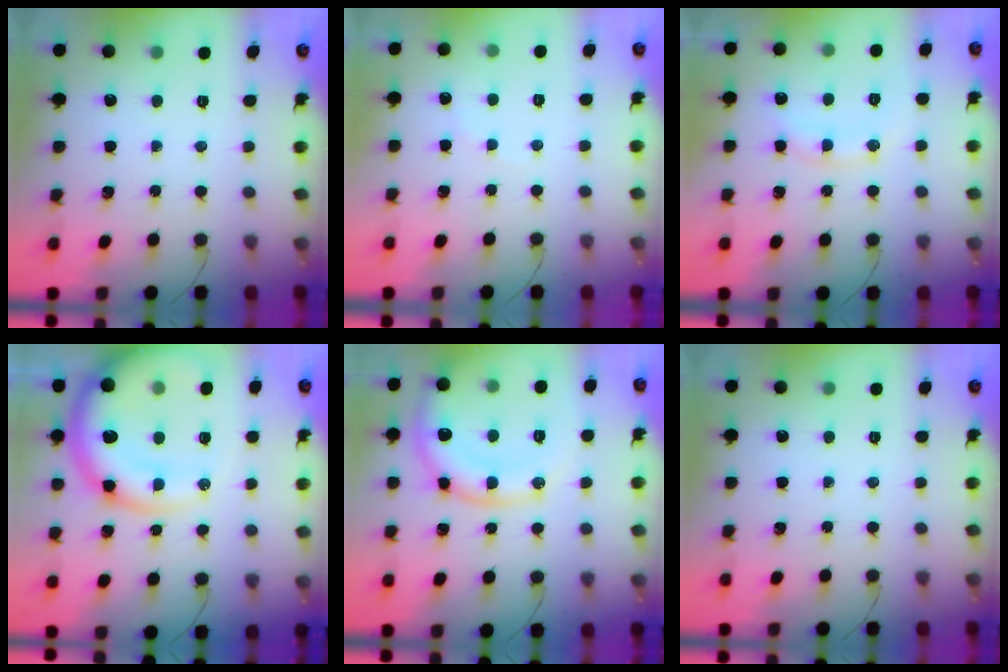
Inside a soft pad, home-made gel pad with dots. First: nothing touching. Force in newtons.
{"total": 4.2, "press": 4.0, "slide": 1.1}
{"total": 8.9, "press": 8.8, "slide": 0.8}
{"total": 19.3, "press": 18.8, "slide": 4.4}
{"total": 15.7, "press": 15.6, "slide": 1.8}
{"total": 0.0}